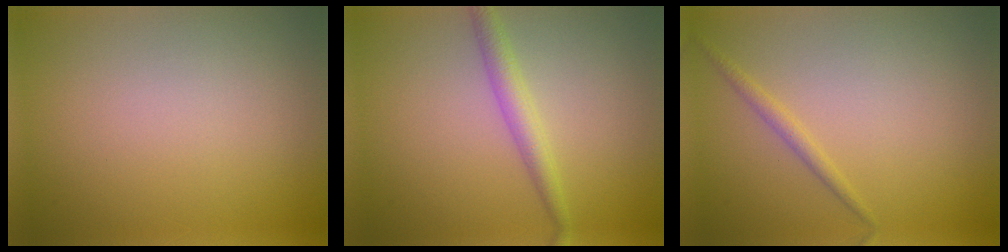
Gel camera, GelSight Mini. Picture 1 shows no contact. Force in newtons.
{"total": 2.4, "press": 2.4, "slide": 0.0}
{"total": 1.2, "press": 1.2, "slide": 0.0}